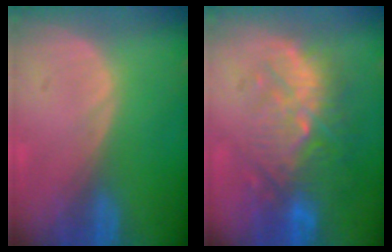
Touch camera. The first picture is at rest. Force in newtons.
{"total": 10.8, "press": 9.8, "slide": 4.5}